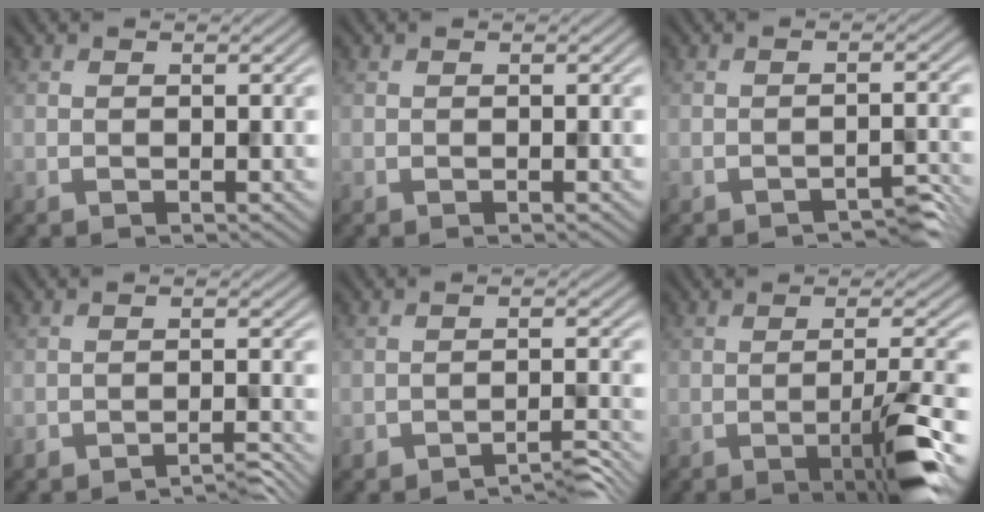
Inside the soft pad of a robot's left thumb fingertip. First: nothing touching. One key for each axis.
{"total": 0.0}
{"total": 2.2, "fx": -2.1, "fy": 0.3, "fz": 0.8, "tx": -0.007, "ty": 0.004, "tz": -0.033}
{"total": 2.9, "fx": -2.7, "fy": 0.3, "fz": 0.9, "tx": -0.007, "ty": 0.006, "tz": -0.046}
{"total": 3.4, "fx": -3.2, "fy": 0.4, "fz": 1.3, "tx": -0.017, "ty": 0.005, "tz": -0.050}
{"total": 6.6, "fx": -3.0, "fy": 0.8, "fz": 5.9, "tx": -0.092, "ty": 0.004, "tz": -0.054}